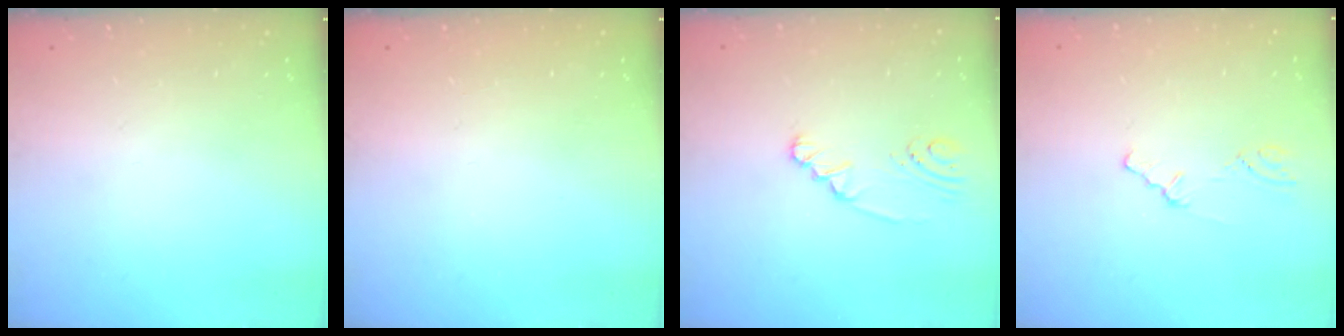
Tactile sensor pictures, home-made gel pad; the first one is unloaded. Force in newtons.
{"total": 0.0}
{"total": 2.6, "press": 2.4, "slide": 0.9}
{"total": 0.8, "press": 0.8, "slide": 0.2}